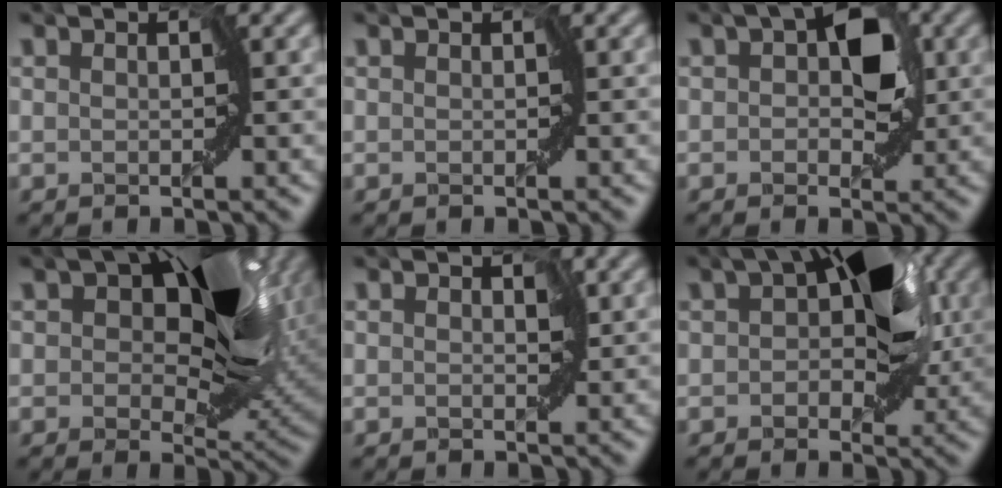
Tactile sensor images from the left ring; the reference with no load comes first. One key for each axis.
{"total": 0.0}
{"total": 3.8, "fx": 0.7, "fy": 2.2, "fz": 3.0, "tx": -0.040, "ty": 0.006, "tz": 0.008}
{"total": 13.2, "fx": 5.1, "fy": 6.5, "fz": 10.3, "tx": -0.137, "ty": 0.017, "tz": 0.067}
{"total": 1.0, "fx": 0.5, "fy": 0.6, "fz": 0.6, "tx": -0.004, "ty": 0.003, "tz": 0.002}
{"total": 6.7, "fx": 1.5, "fy": 3.7, "fz": 5.5, "tx": -0.062, "ty": 0.016, "tz": 0.013}